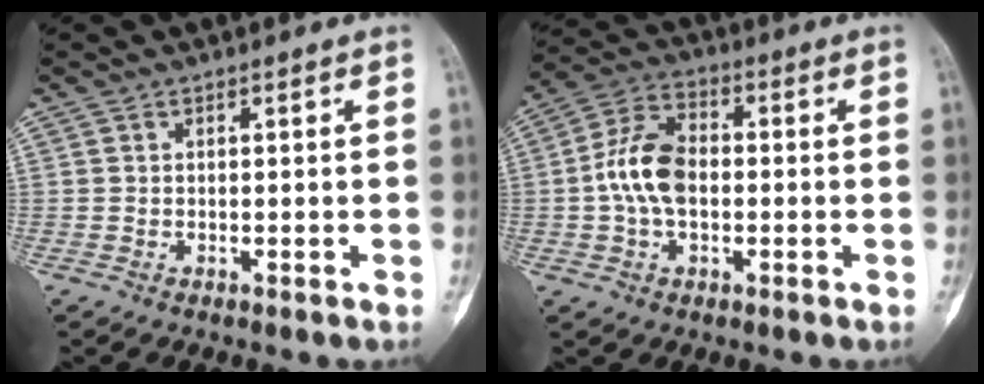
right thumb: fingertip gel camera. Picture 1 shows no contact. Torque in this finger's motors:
{"motor_torque": [-0.61, 0.85, 0.04, -0.01, 0.09]}